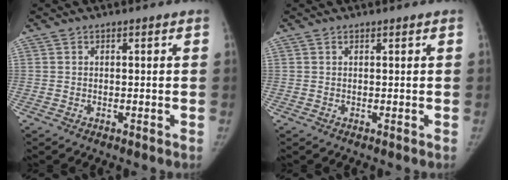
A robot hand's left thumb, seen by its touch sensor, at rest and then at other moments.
{"total": 0.0}